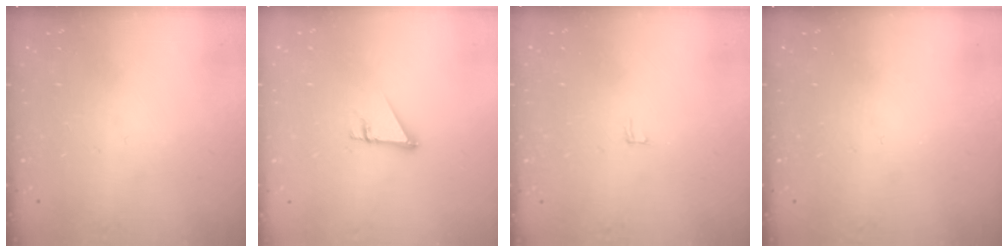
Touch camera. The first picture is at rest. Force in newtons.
{"total": 2.7, "press": 2.7, "slide": 0.2}
{"total": 2.0, "press": 2.0, "slide": 0.2}
{"total": 0.0}